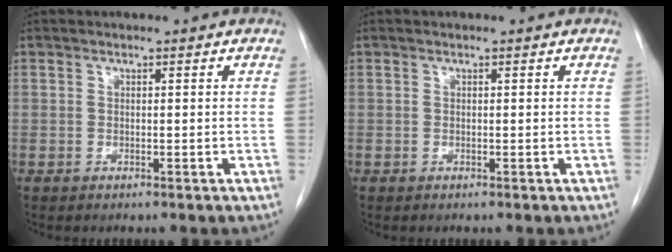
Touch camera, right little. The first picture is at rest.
{"total": 0.0}